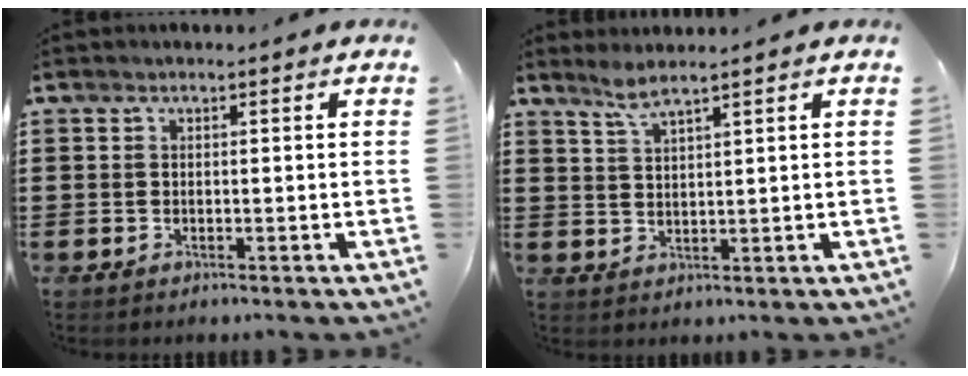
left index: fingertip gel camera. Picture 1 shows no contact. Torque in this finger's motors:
{"motor_torque": [0.19, 0.02, 0.04, 0.06]}